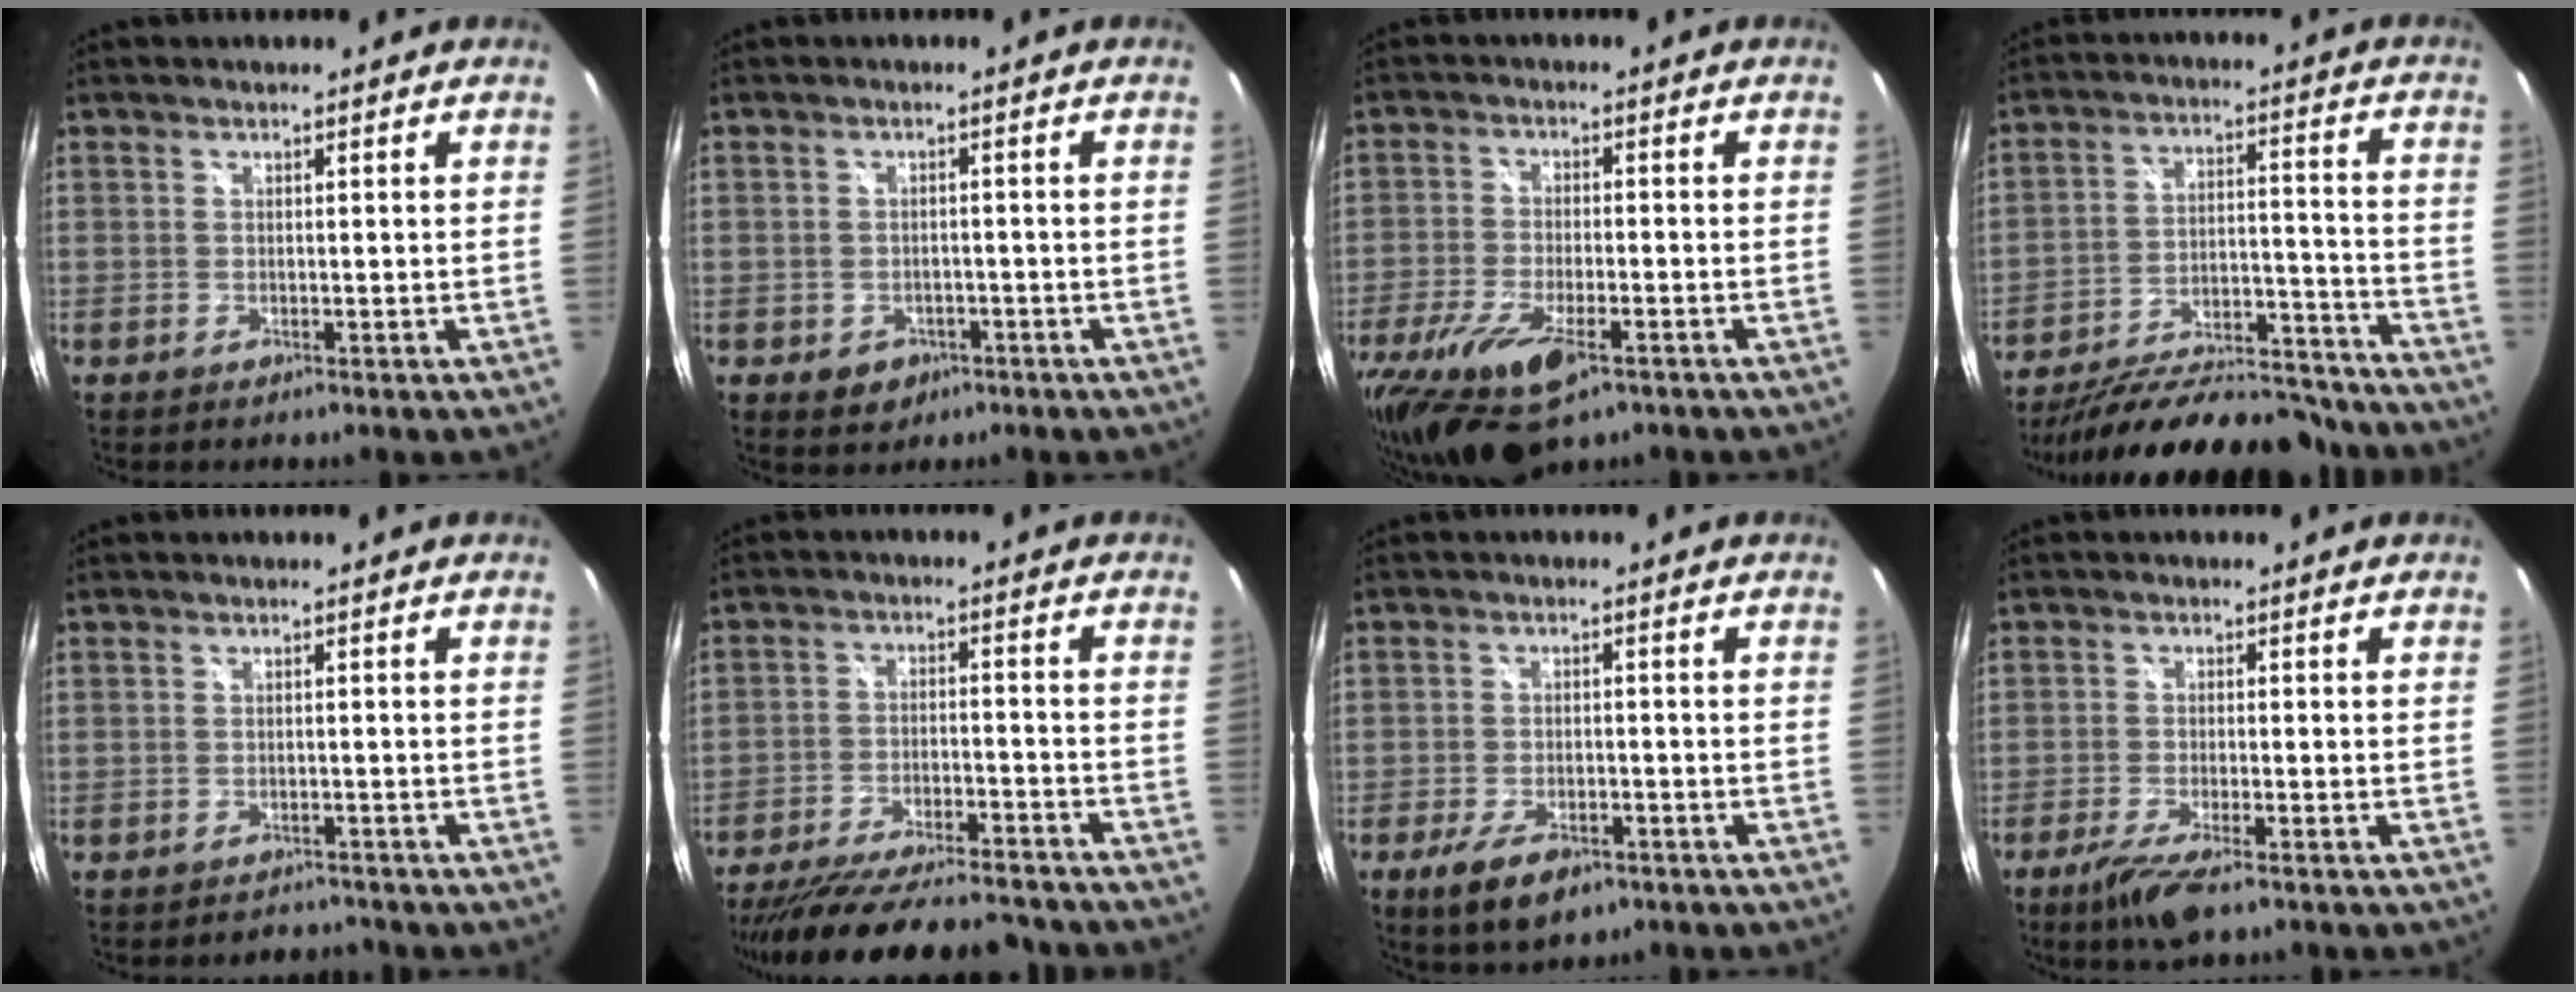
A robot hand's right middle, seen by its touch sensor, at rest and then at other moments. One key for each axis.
{"total": 4.1, "fx": -1.9, "fy": 3.4, "fz": 1.4, "tx": -0.036, "ty": -0.001, "tz": -0.018}
{"total": 15.3, "fx": -9.4, "fy": 5.7, "fz": 10.7, "tx": -0.234, "ty": -0.056, "tz": -0.165}
{"total": 25.5, "fx": -21.9, "fy": 7.2, "fz": 10.9, "tx": -0.193, "ty": -0.008, "tz": -0.296}
{"total": 3.0, "fx": -2.8, "fy": 1.0, "fz": 0.1, "tx": -0.001, "ty": 0.000, "tz": -0.039}
{"total": 23.4, "fx": -20.6, "fy": 4.8, "fz": 10.1, "tx": -0.194, "ty": -0.031, "tz": -0.293}
{"total": 8.1, "fx": -5.1, "fy": 3.5, "fz": 5.2, "tx": -0.117, "ty": -0.018, "tz": -0.081}
{"total": 6.8, "fx": -4.7, "fy": 1.2, "fz": 4.8, "tx": -0.111, "ty": -0.023, "tz": -0.086}